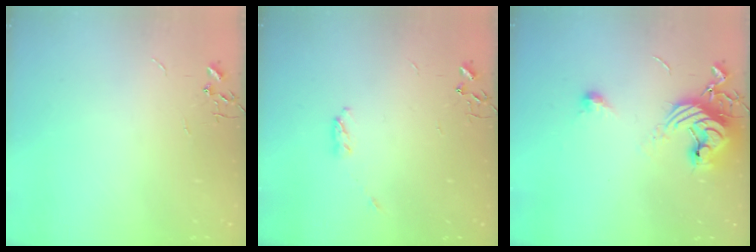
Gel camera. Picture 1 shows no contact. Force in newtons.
{"total": 3.6, "press": 3.6, "slide": 0.6}
{"total": 13.9, "press": 13.8, "slide": 1.2}